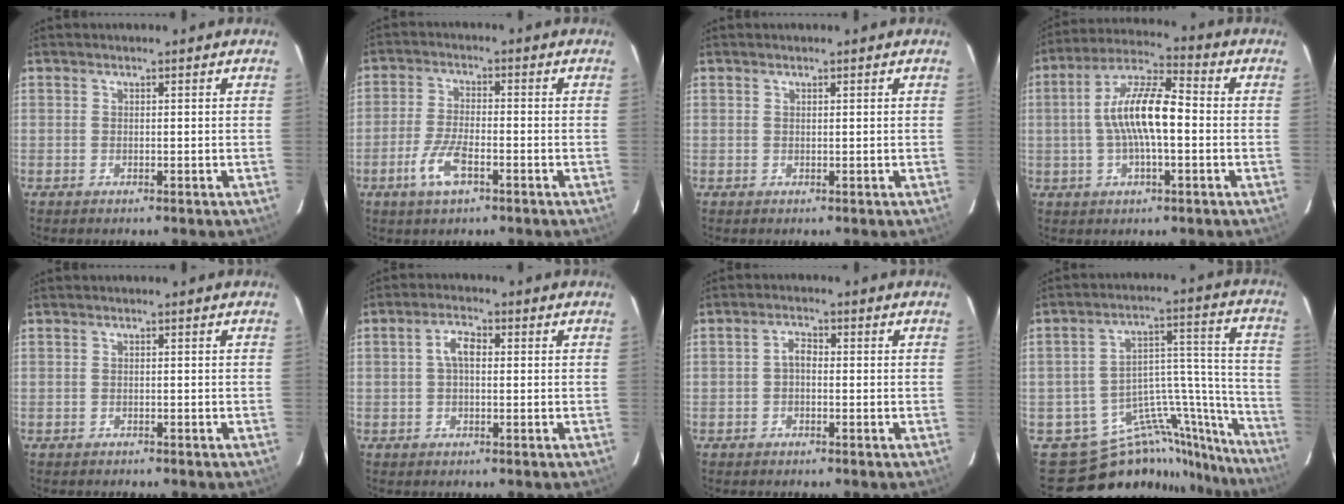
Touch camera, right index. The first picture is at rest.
{"total": 7.0, "force": [-3.5, 2.3, 5.6], "torque": [-0.125, -0.005, -0.068]}
{"total": 0.0}
{"total": 11.9, "force": [-0.8, 3.5, 11.4], "torque": [-0.217, 0.016, -0.020]}
{"total": 0.5, "force": [-0.5, 0.2, -0.1], "torque": [0.002, 0.003, -0.007]}
{"total": 3.5, "force": [0.3, 1.7, 3.0], "torque": [-0.060, 0.013, 0.006]}
{"total": 1.8, "force": [-0.6, 1.1, 1.4], "torque": [-0.028, 0.009, -0.013]}
{"total": 20.9, "force": [-18.2, 8.1, 6.2], "torque": [-0.073, 0.061, -0.264]}